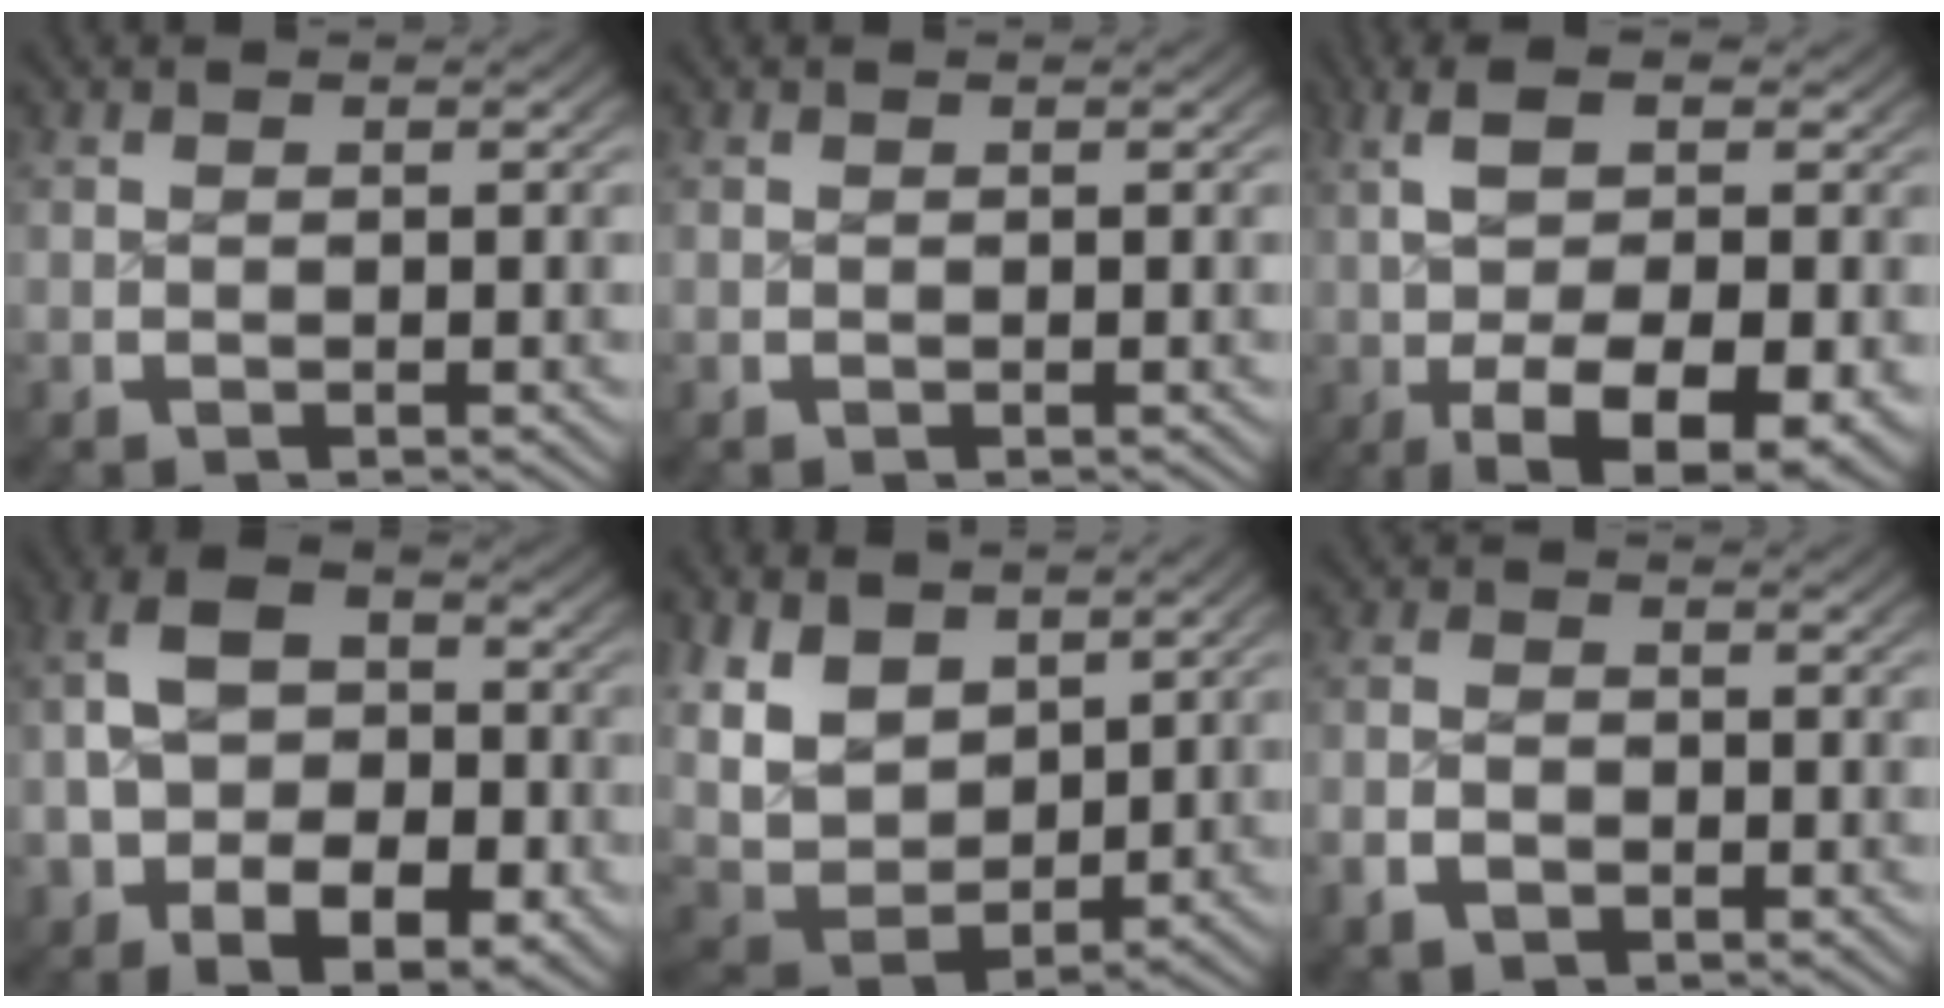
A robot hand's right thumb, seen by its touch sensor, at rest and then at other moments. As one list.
[{"total": 0.0}, {"total": 10.9, "force": [-1.4, 5.5, 9.3], "torque": [-0.181, -0.037, 0.000]}, {"total": 10.3, "force": [-0.6, 7.2, 7.3], "torque": [-0.149, -0.030, -0.001]}, {"total": 10.5, "force": [1.2, 7.7, 7.0], "torque": [-0.186, -0.043, 0.037]}, {"total": 2.6, "force": [-1.2, 1.9, 1.2], "torque": [-0.024, -0.003, -0.022]}]